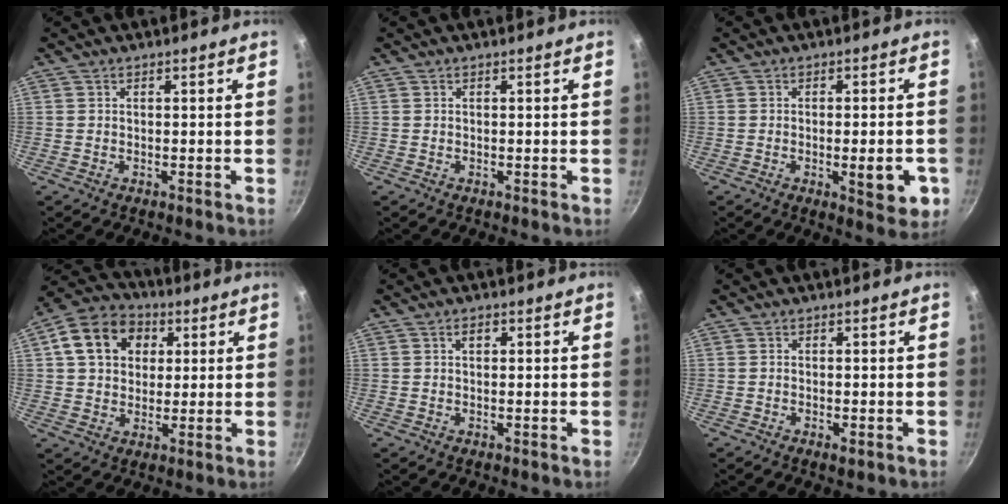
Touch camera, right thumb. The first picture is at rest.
{"total": 0.0}
{"total": 8.2, "force": [-2.3, 2.8, 7.4], "torque": [-0.080, 0.000, -0.027]}
{"total": 13.3, "force": [3.7, 10.5, 7.2], "torque": [-0.102, 0.017, 0.048]}
{"total": 1.6, "force": [0.5, 0.9, 1.2], "torque": [-0.017, 0.004, 0.006]}
{"total": 1.3, "force": [-0.5, 0.5, 1.1], "torque": [-0.024, -0.002, -0.009]}